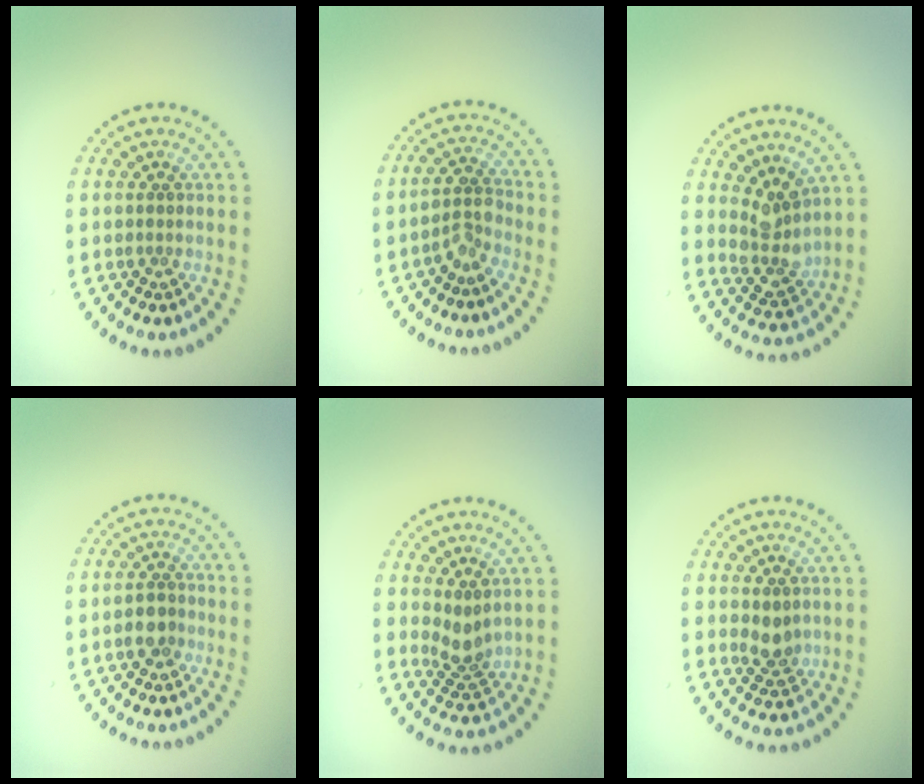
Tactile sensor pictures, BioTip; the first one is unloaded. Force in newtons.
{"total": 2.1, "press": 1.7, "slide": 1.3}
{"total": 3.1, "press": 2.6, "slide": 1.6}
{"total": 1.8, "press": 1.6, "slide": 0.7}
{"total": 2.2, "press": 1.8, "slide": 1.4}
{"total": 2.0, "press": 2.0, "slide": 0.6}